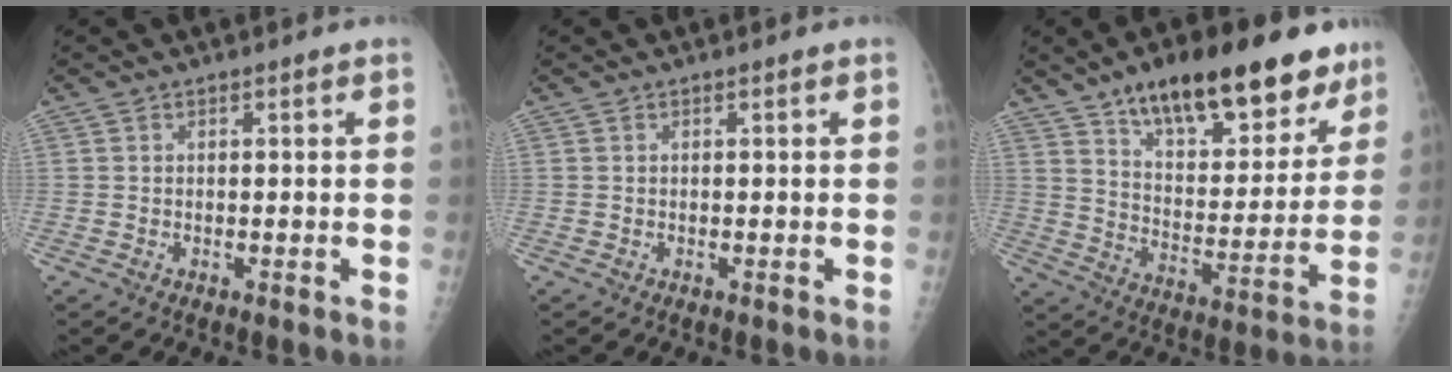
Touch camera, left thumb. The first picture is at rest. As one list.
[{"total": 0.0}, {"total": 23.7, "force": [15.7, 10.0, 14.7], "torque": [-0.165, -0.051, 0.239]}]